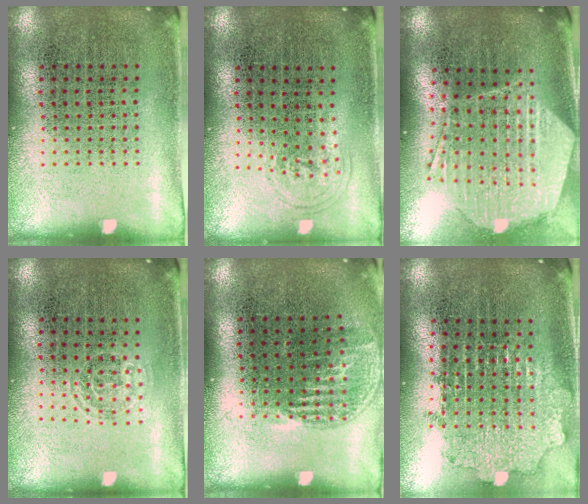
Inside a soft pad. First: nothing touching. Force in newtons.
{"total": 0.8, "press": 0.6, "slide": 0.5}
{"total": 2.5, "press": 2.1, "slide": 1.4}
{"total": 0.7, "press": 0.4, "slide": 0.6}
{"total": 1.1, "press": 1.0, "slide": 0.6}
{"total": 2.1, "press": 1.6, "slide": 1.2}